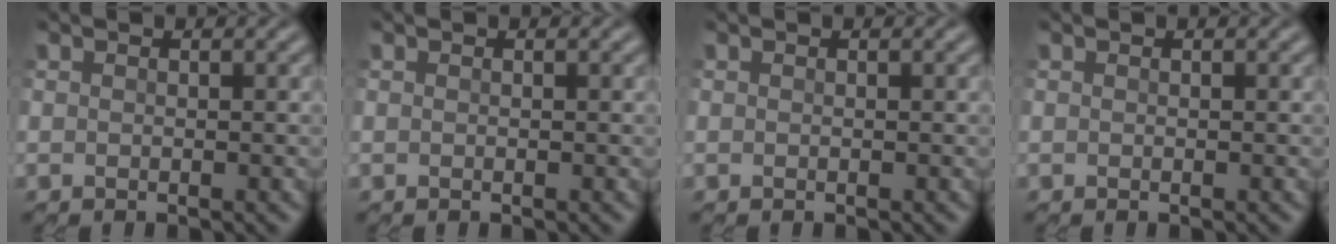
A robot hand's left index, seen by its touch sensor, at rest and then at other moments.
{"total": 0.0}
{"total": 0.0}
{"total": 0.0}